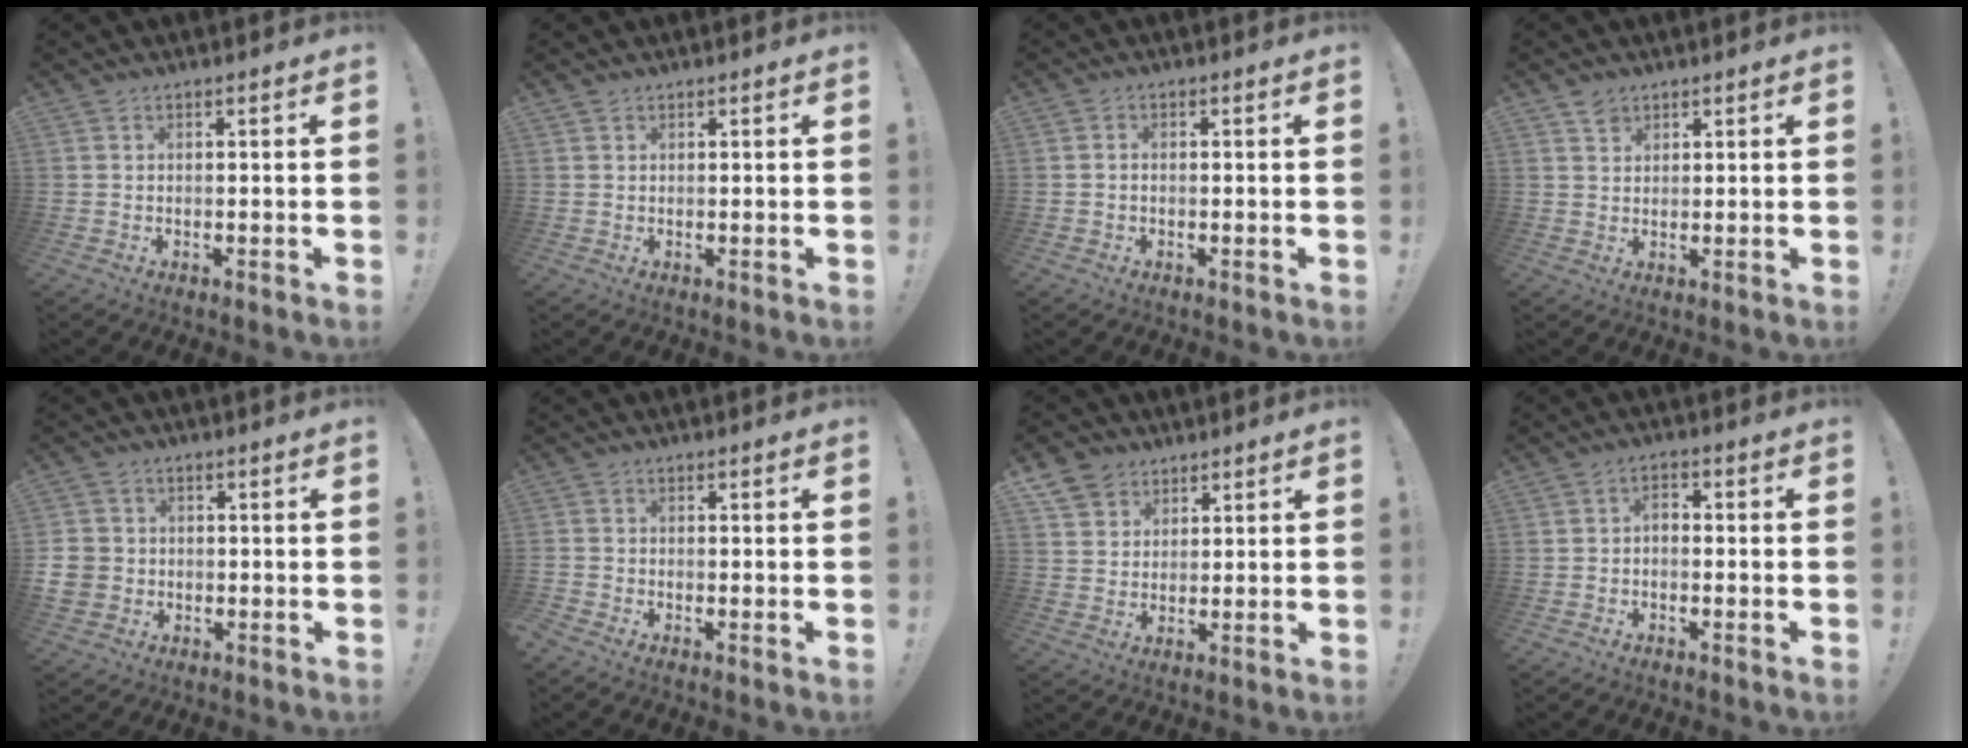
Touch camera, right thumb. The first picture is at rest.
{"total": 0.8, "force": [0.6, 0.4, 0.2], "torque": [-0.002, -0.002, 0.012]}
{"total": 0.9, "force": [-0.4, 0.6, 0.5], "torque": [-0.014, 0.006, -0.008]}
{"total": 2.7, "force": [2.1, 1.7, 0.4], "torque": [0.010, -0.016, 0.035]}
{"total": 6.4, "force": [-0.8, 5.9, 2.3], "torque": [-0.046, 0.008, -0.013]}
{"total": 1.2, "force": [-1.0, 0.3, 0.6], "torque": [-0.007, 0.005, -0.017]}
{"total": 6.9, "force": [4.4, 5.2, 1.3], "torque": [-0.024, -0.026, 0.089]}
{"total": 2.6, "force": [-1.5, 1.3, 1.7], "torque": [-0.039, 0.008, -0.030]}